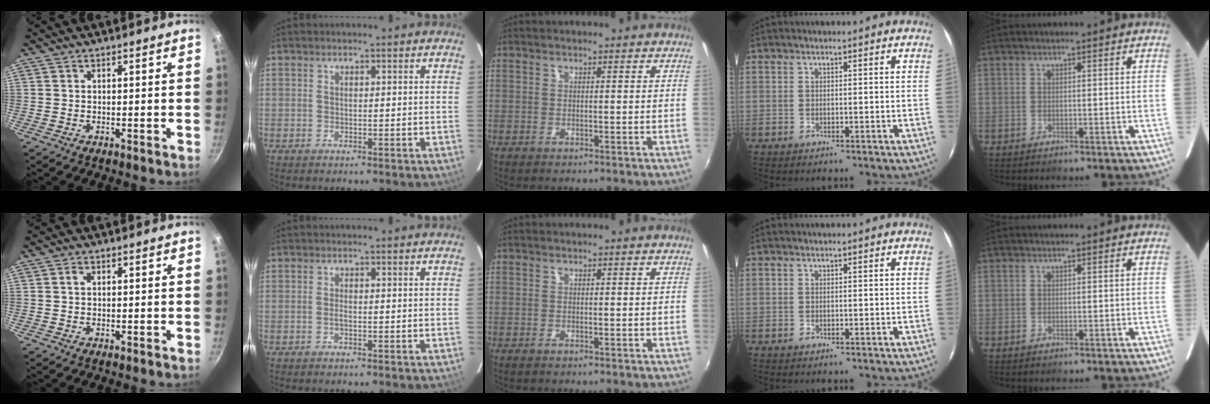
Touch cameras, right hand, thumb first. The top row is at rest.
{"thumb": {"total": 1.1, "force": [0.3, 0.7, 0.8], "torque": [-0.014, 0.004, 0.003]}, "index": {"total": 0.8, "force": [-0.3, 0.3, 0.7], "torque": [-0.015, 0.000, -0.007]}}